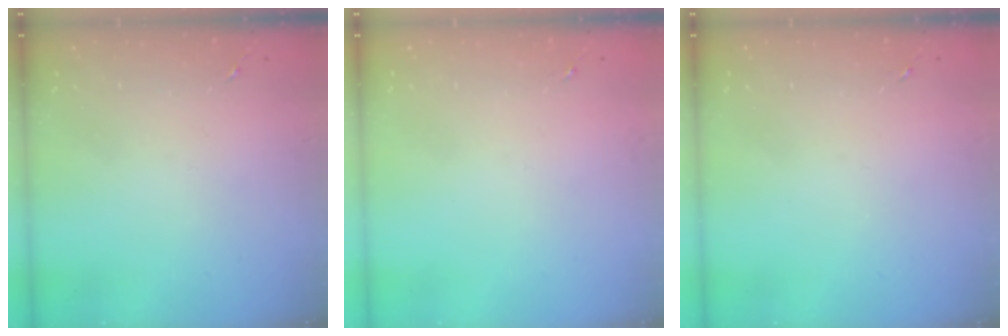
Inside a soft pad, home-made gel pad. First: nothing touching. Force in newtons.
{"total": 0.0}
{"total": 0.0}